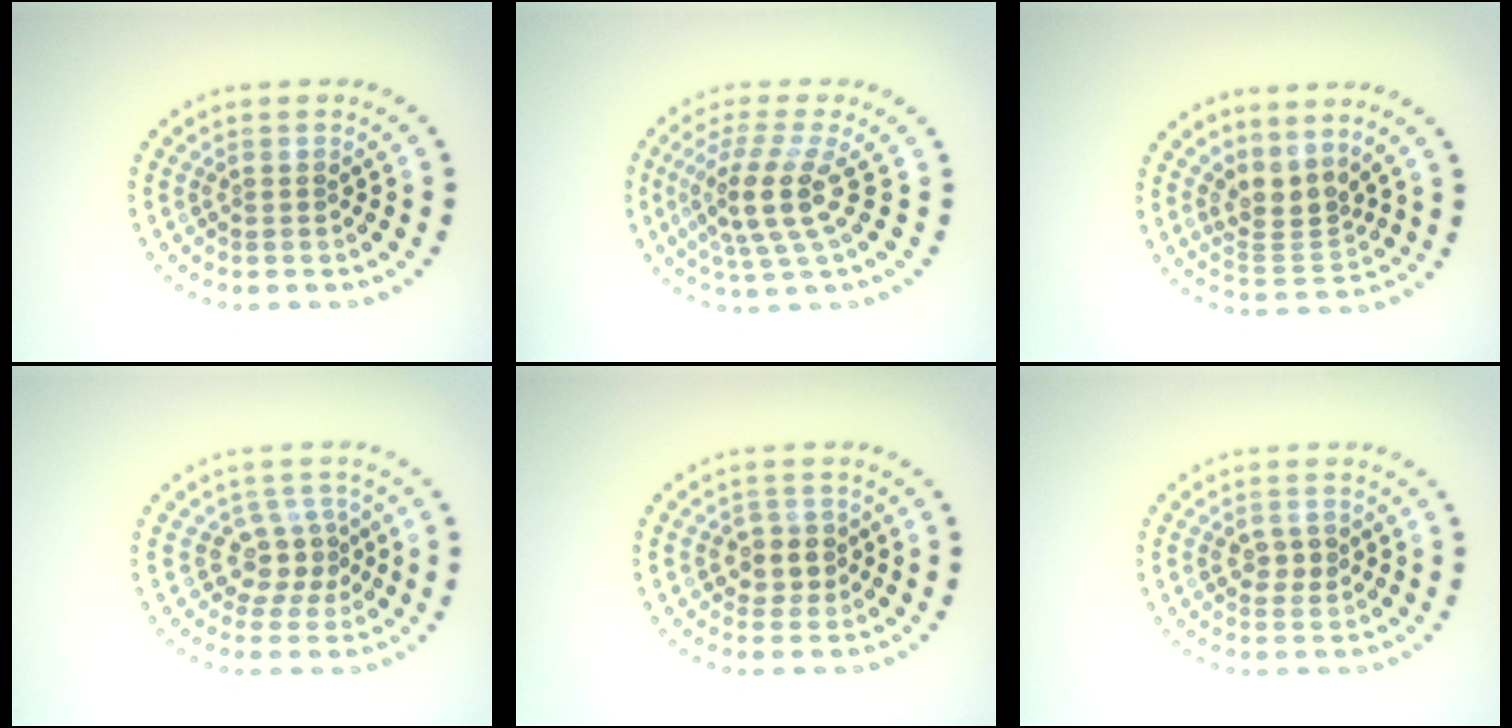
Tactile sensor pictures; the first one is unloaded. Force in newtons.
{"total": 4.2, "press": 3.5, "slide": 2.4}
{"total": 3.2, "press": 2.4, "slide": 2.1}
{"total": 3.1, "press": 2.3, "slide": 2.0}
{"total": 2.5, "press": 2.2, "slide": 1.1}
{"total": 1.9, "press": 1.9, "slide": 0.2}